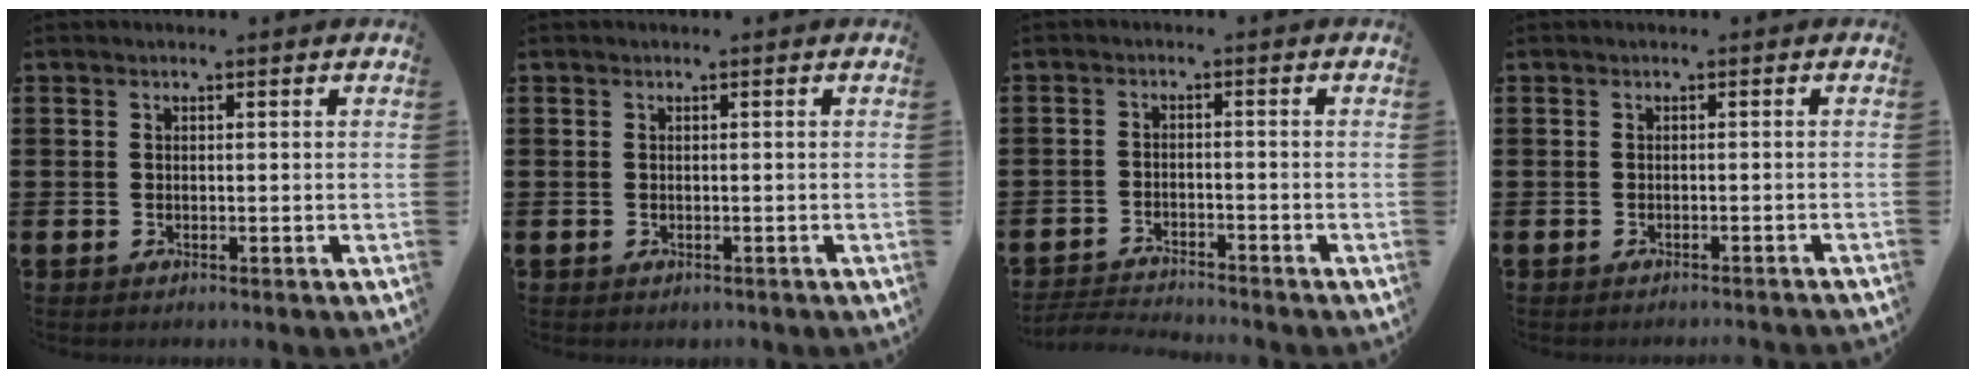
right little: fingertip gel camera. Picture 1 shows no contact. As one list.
[{"total": 0.0}, {"total": 2.3, "force": [-2.3, -0.1, 0.0], "torque": [-0.003, 0.003, -0.051]}, {"total": 0.6, "force": [-0.6, -0.2, 0.0], "torque": [0.001, 0.000, -0.013]}]